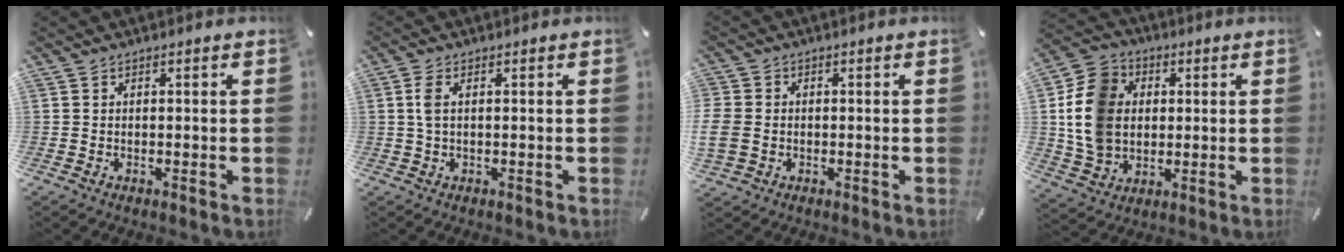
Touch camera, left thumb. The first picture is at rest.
{"total": 2.8, "force": [0.4, 1.0, 2.6], "torque": [-0.060, 0.001, 0.003]}
{"total": 4.7, "force": [-0.5, 4.2, 2.1], "torque": [-0.056, 0.004, -0.010]}
{"total": 13.4, "force": [0.9, 11.4, 7.0], "torque": [-0.168, 0.017, 0.016]}